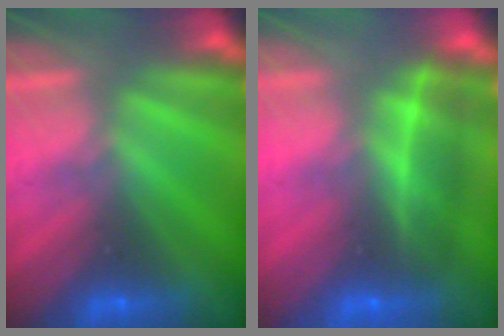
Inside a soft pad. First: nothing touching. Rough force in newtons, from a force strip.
{"total": 2.0}